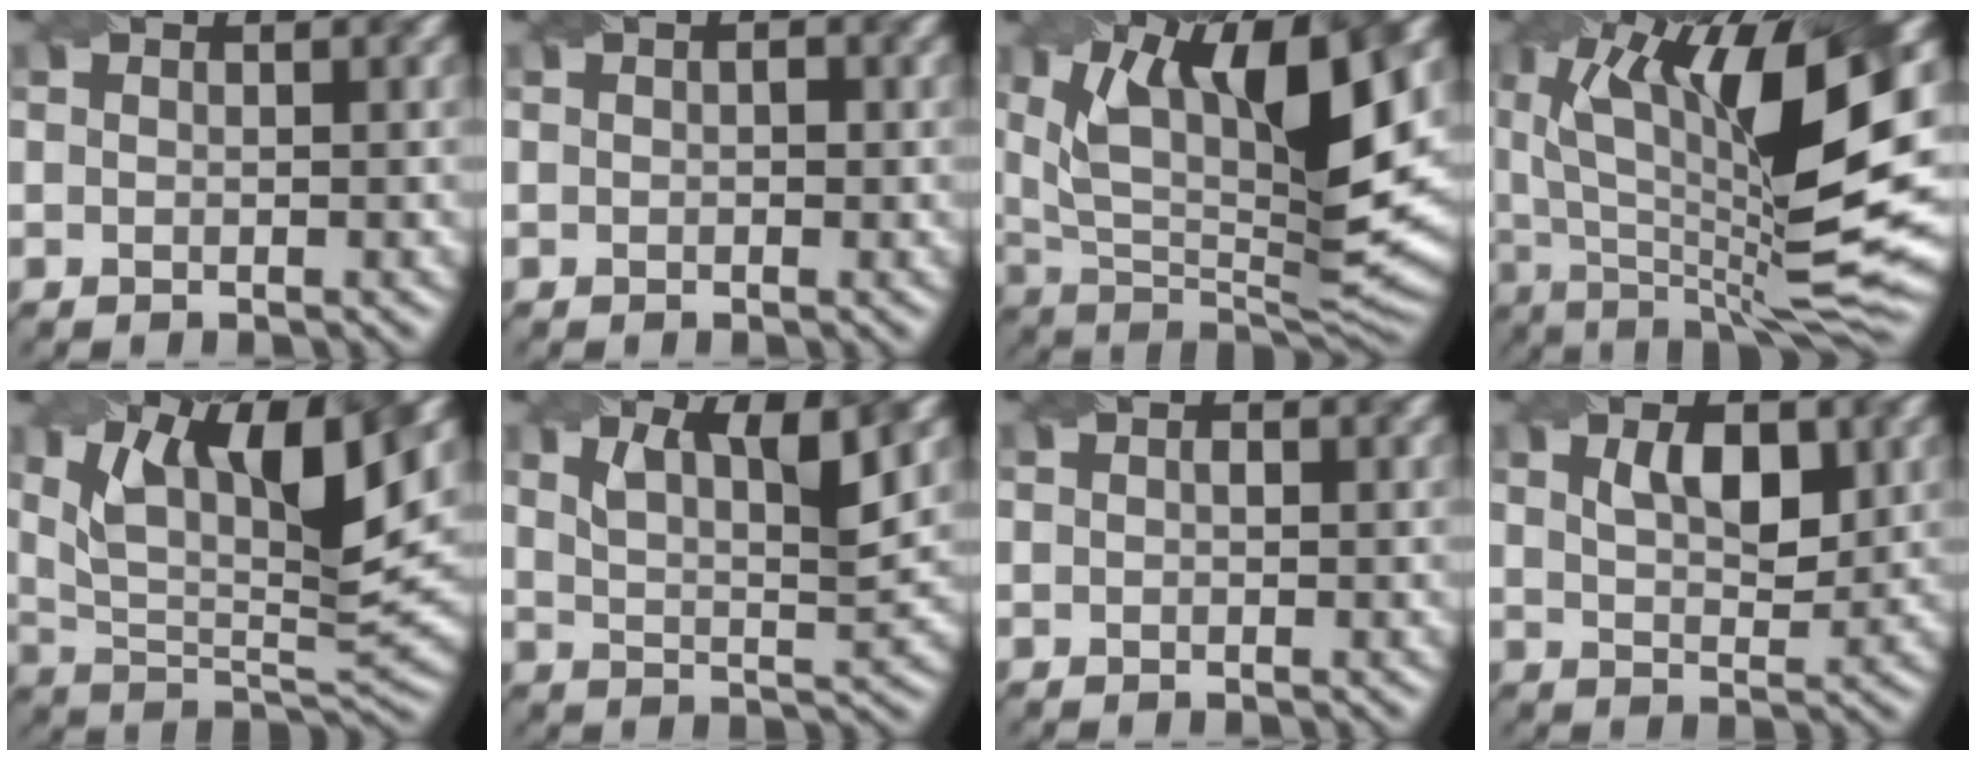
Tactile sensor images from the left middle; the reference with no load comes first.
{"total": 0.8, "force": [0.0, 0.5, 0.6], "torque": [-0.009, 0.000, 0.000]}
{"total": 14.0, "force": [5.7, 4.5, 12.0], "torque": [-0.212, -0.005, 0.104]}
{"total": 16.1, "force": [3.5, 5.3, 14.8], "torque": [-0.253, -0.008, 0.063]}
{"total": 12.2, "force": [6.3, 3.6, 9.7], "torque": [-0.181, 0.003, 0.114]}
{"total": 5.7, "force": [3.3, 1.3, 4.4], "torque": [-0.072, 0.003, 0.051]}
{"total": 0.6, "force": [0.0, 0.4, 0.5], "torque": [-0.009, 0.001, -0.001]}
{"total": 4.1, "force": [1.6, 1.9, 3.3], "torque": [-0.060, 0.002, 0.030]}